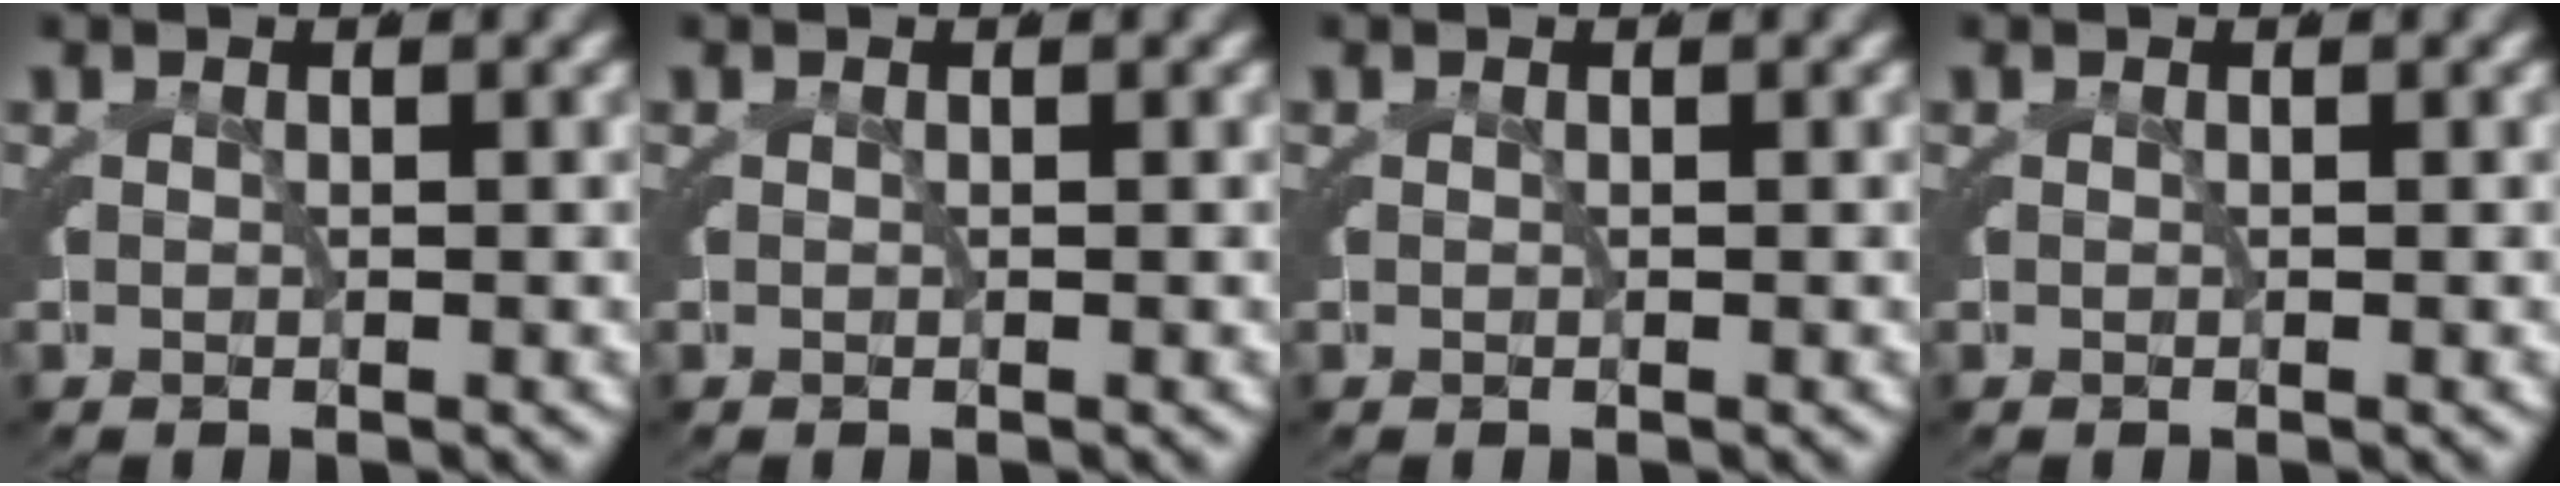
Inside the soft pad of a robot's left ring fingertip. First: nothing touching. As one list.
[{"total": 0.0}, {"total": 0.0}, {"total": 0.0}]